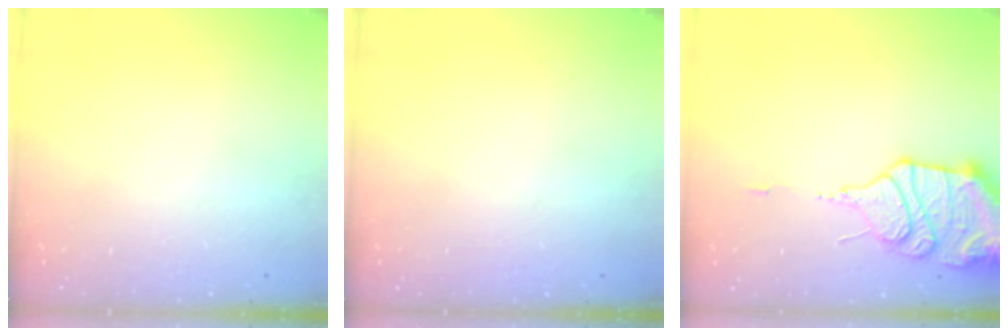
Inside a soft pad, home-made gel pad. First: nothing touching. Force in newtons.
{"total": 0.0}
{"total": 16.7, "press": 16.3, "slide": 3.4}